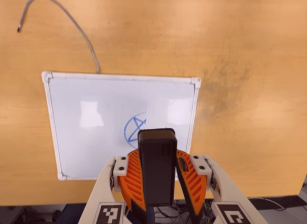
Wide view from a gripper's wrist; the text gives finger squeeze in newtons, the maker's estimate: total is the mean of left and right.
{"total": 7.1, "left": 7.7, "right": 6.6}